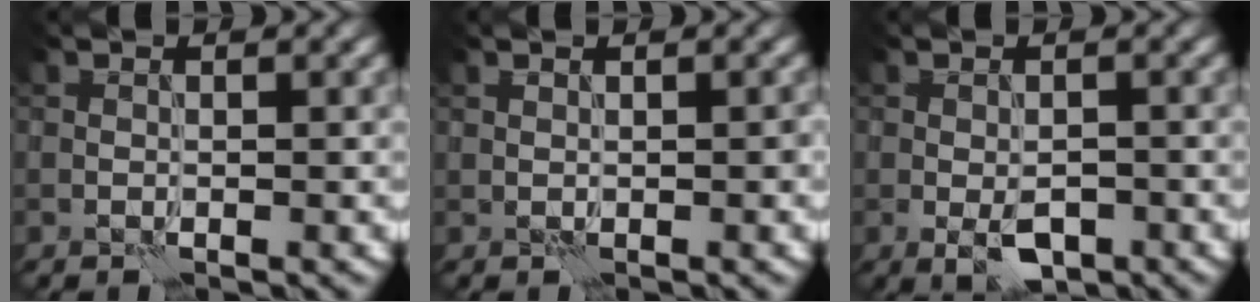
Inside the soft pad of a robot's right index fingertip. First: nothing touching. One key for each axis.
{"total": 0.5, "fx": 0.0, "fy": 0.3, "fz": 0.5, "tx": -0.009, "ty": 0.002, "tz": 0.001}
{"total": 3.2, "fx": -1.4, "fy": 1.6, "fz": 2.4, "tx": -0.039, "ty": -0.003, "tz": -0.022}